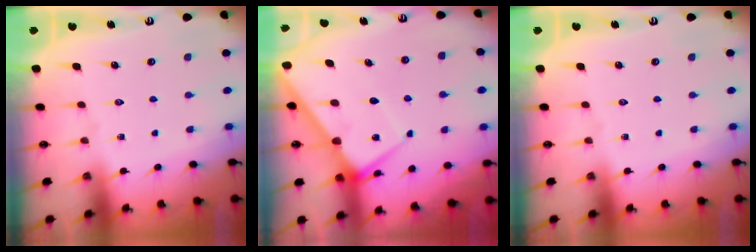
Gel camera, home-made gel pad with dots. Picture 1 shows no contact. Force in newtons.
{"total": 7.0, "press": 7.0, "slide": 0.7}
{"total": 0.0}